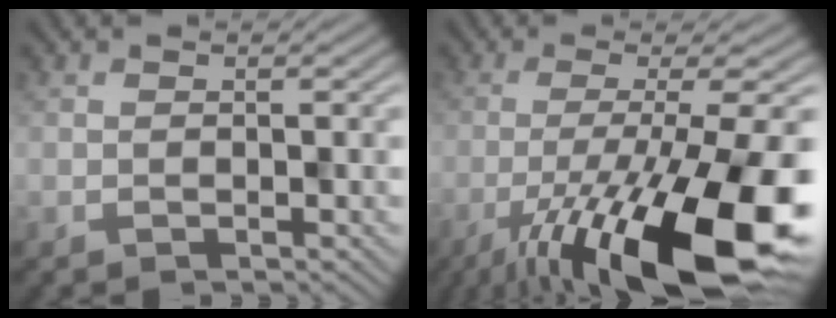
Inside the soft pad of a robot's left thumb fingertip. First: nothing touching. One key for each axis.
{"total": 18.2, "fx": -8.8, "fy": 4.1, "fz": 15.4, "tx": -0.229, "ty": -0.005, "tz": -0.152}